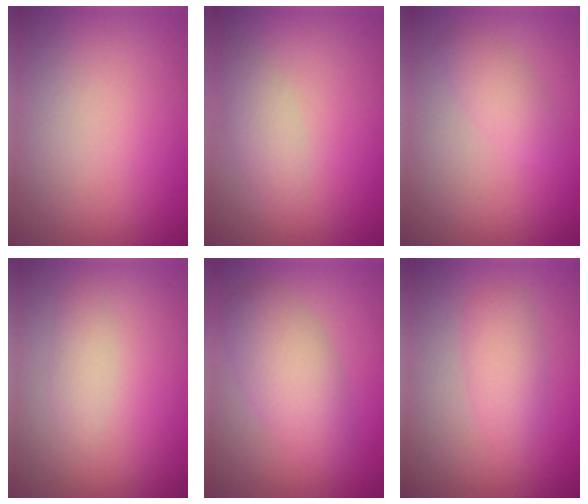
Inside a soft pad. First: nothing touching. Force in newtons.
{"total": 1.8, "press": 1.8, "slide": 0.1}
{"total": 1.6, "press": 1.6, "slide": 0.0}
{"total": 1.1, "press": 1.1, "slide": 0.0}
{"total": 4.5, "press": 4.5, "slide": 0.1}
{"total": 2.3, "press": 2.3, "slide": 0.1}